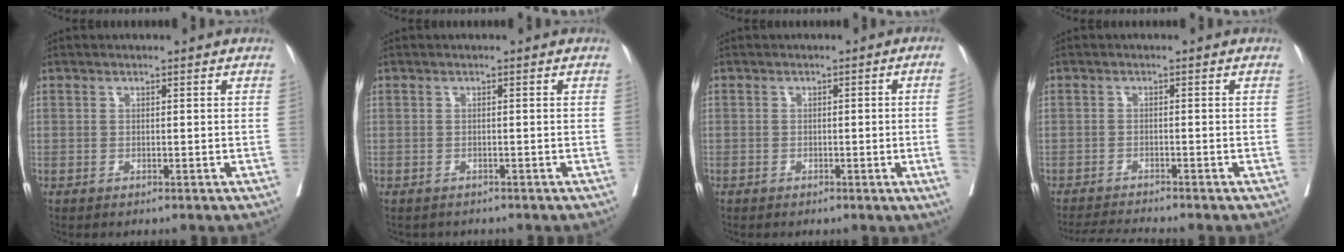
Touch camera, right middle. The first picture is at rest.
{"total": 1.9, "force": [-1.8, 0.8, 0.3], "torque": [-0.015, -0.005, -0.025]}
{"total": 4.4, "force": [-1.0, -1.3, 4.0], "torque": [-0.050, -0.006, -0.014]}
{"total": 4.2, "force": [-3.9, -1.1, 0.8], "torque": [-0.017, -0.021, -0.068]}